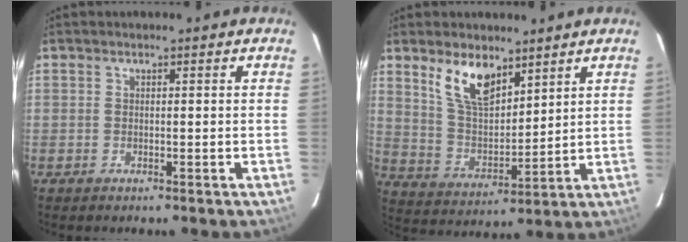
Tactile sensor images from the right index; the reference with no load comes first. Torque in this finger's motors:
{"motor_torque": [0.44, 0.19, 0.23, 0.10]}